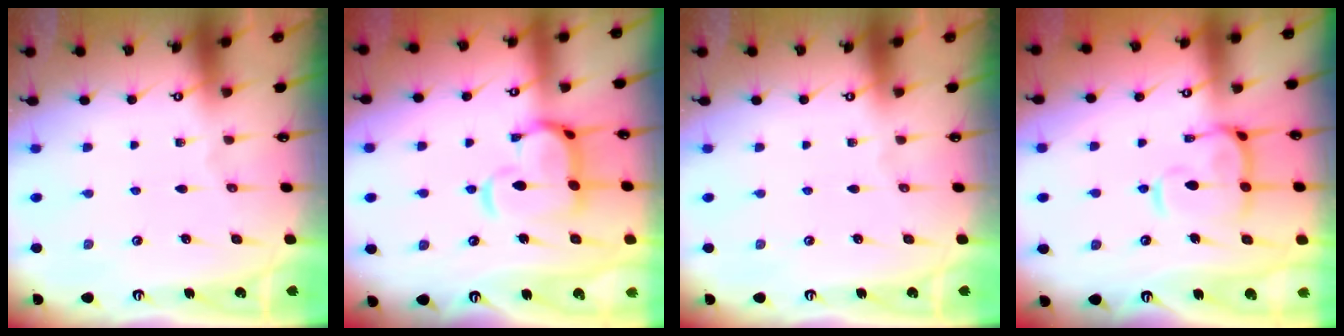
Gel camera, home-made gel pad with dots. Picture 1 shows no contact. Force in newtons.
{"total": 7.5, "press": 7.4, "slide": 1.3}
{"total": 0.0}
{"total": 9.3, "press": 9.2, "slide": 1.2}